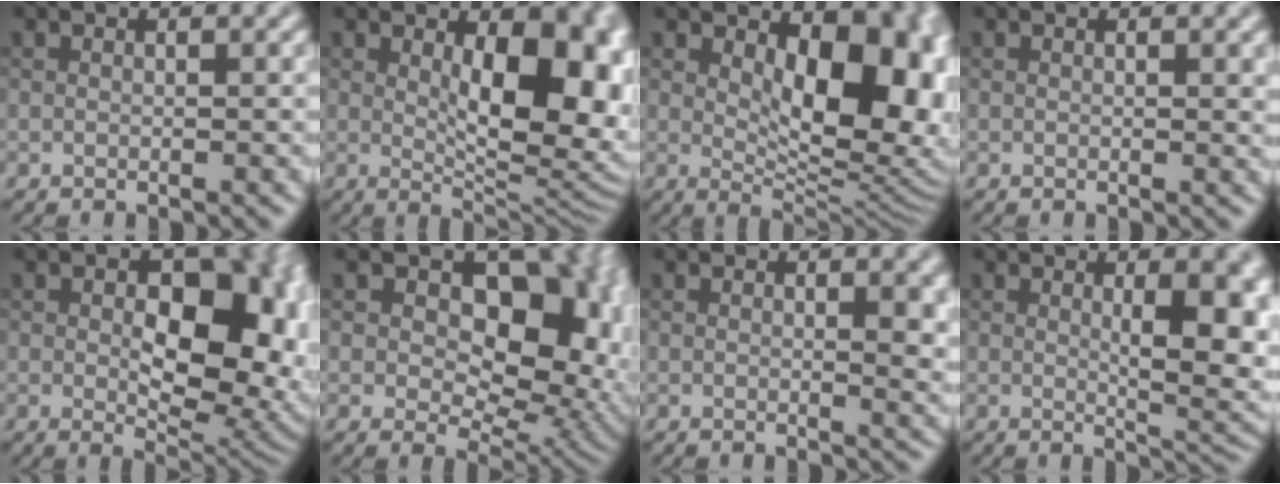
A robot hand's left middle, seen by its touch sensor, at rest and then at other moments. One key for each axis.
{"total": 11.5, "fx": 1.8, "fy": 5.6, "fz": 9.9, "tx": -0.118, "ty": -0.010, "tz": 0.037}
{"total": 12.0, "fx": 2.4, "fy": 6.6, "fz": 9.8, "tx": -0.117, "ty": -0.014, "tz": 0.048}
{"total": 0.7, "fx": 0.4, "fy": 0.1, "fz": 0.6, "tx": -0.005, "ty": -0.001, "tz": 0.006}
{"total": 12.0, "fx": 0.5, "fy": 7.0, "fz": 9.7, "tx": -0.109, "ty": -0.005, "tz": 0.017}
{"total": 14.4, "fx": 3.0, "fy": 9.5, "fz": 10.5, "tx": -0.121, "ty": -0.006, "tz": 0.060}
{"total": 2.9, "fx": 0.6, "fy": 0.9, "fz": 2.7, "tx": -0.030, "ty": -0.005, "tz": 0.012}
{"total": 7.2, "fx": 1.0, "fy": 2.3, "fz": 6.8, "tx": -0.086, "ty": -0.009, "tz": 0.024}